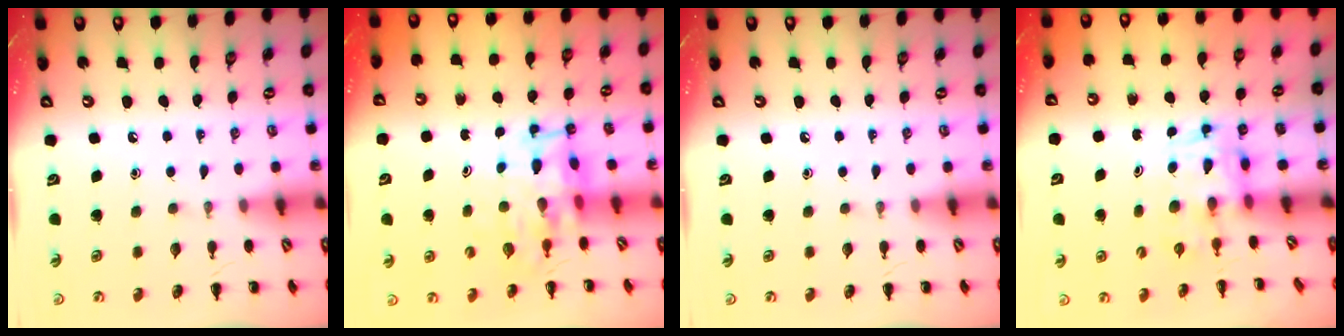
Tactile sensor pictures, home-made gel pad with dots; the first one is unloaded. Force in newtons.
{"total": 8.2, "press": 7.7, "slide": 2.9}
{"total": 0.0}
{"total": 3.4, "press": 3.3, "slide": 0.6}